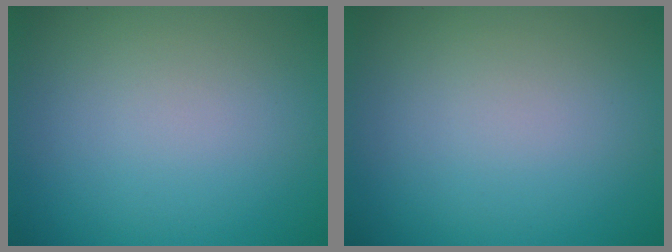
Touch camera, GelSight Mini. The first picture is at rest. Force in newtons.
{"total": 0.0}